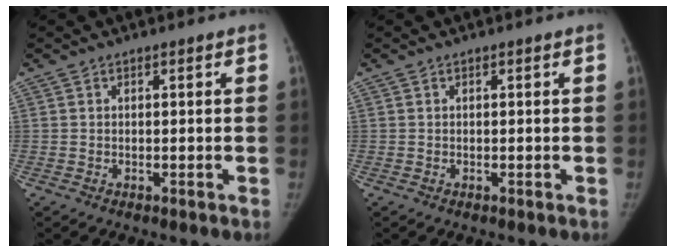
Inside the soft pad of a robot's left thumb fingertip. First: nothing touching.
{"total": 0.0}